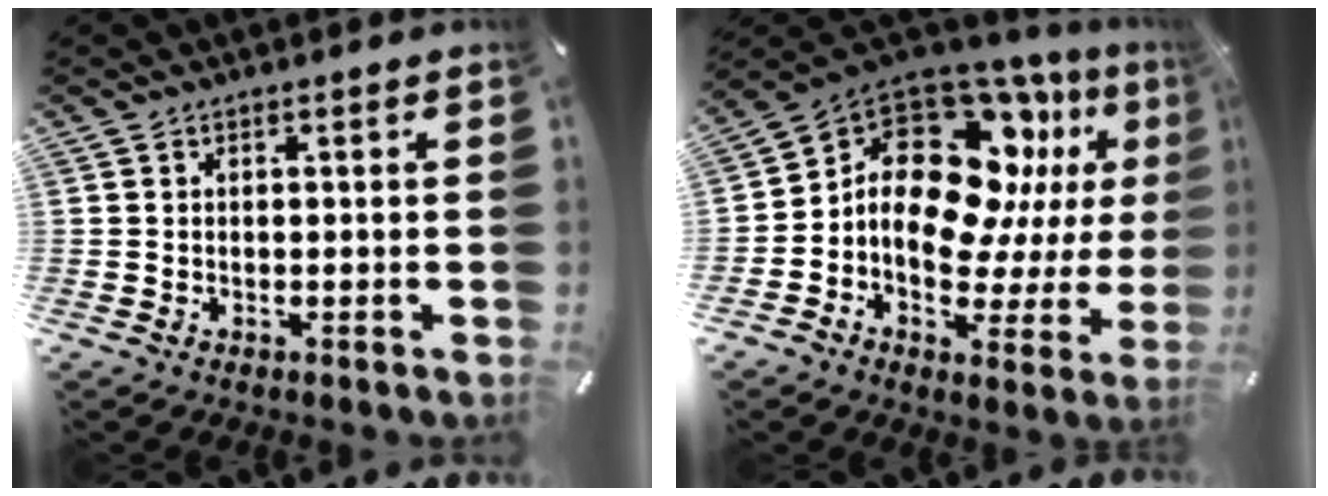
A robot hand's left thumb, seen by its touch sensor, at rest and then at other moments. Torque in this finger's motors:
{"motor_torque": [0.99, 0.75, 0.33, -0.01, 0.19]}